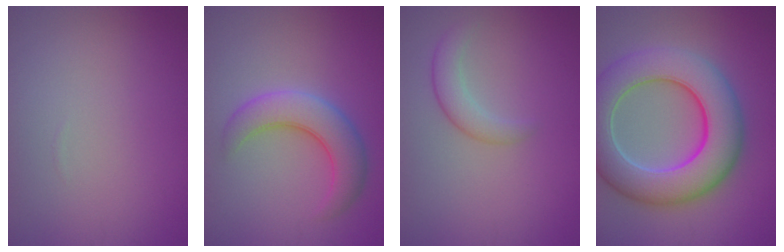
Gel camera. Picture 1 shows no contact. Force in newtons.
{"total": 5.4, "press": 5.4, "slide": 0.2}
{"total": 2.3, "press": 2.3, "slide": 0.1}
{"total": 11.0, "press": 11.0, "slide": 0.6}